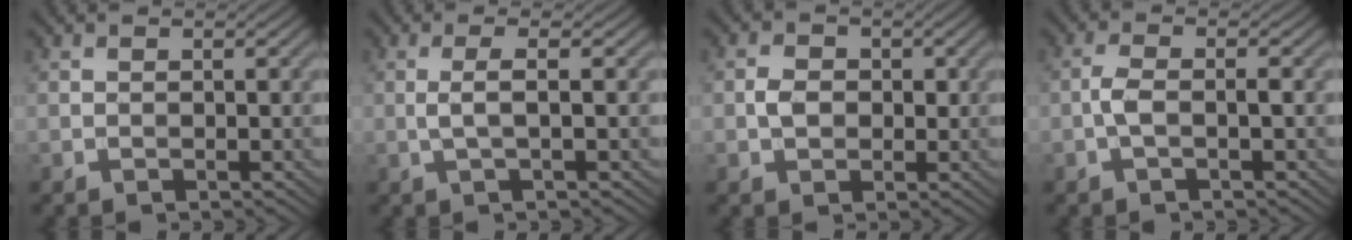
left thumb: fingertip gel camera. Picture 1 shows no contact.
{"total": 2.6, "force": [0.0, 0.4, 2.6], "torque": [-0.046, 0.007, -0.006]}
{"total": 2.6, "force": [-0.1, 2.1, 1.5], "torque": [-0.031, -0.002, -0.007]}
{"total": 2.6, "force": [-0.7, 0.7, 2.4], "torque": [-0.052, 0.006, -0.018]}